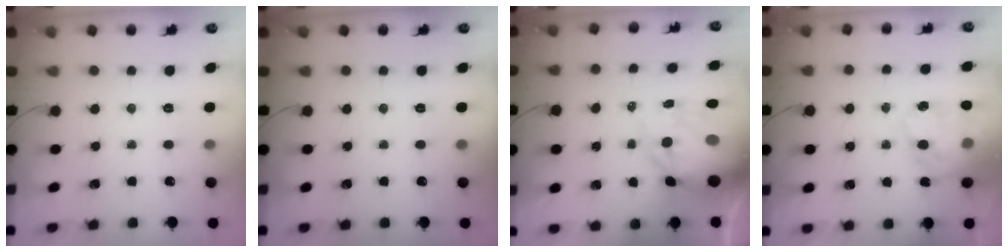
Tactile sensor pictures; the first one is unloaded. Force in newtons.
{"total": 0.0}
{"total": 15.0, "press": 14.6, "slide": 3.6}
{"total": 13.1, "press": 12.6, "slide": 3.4}